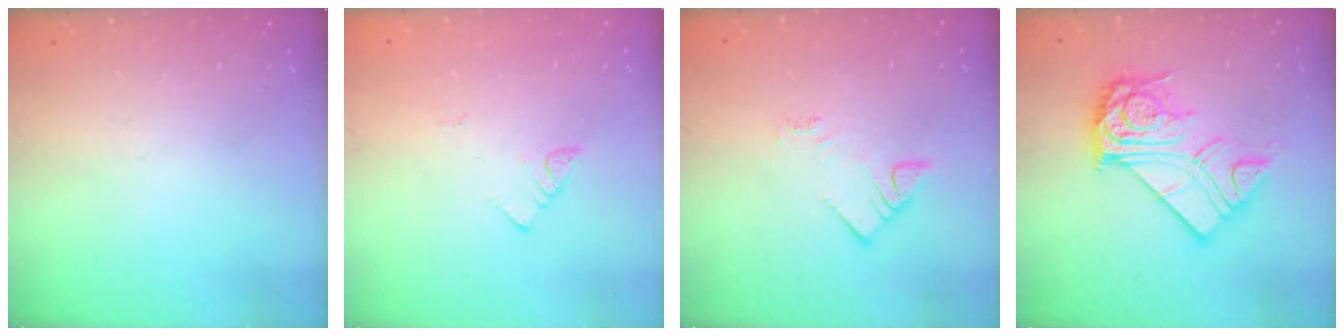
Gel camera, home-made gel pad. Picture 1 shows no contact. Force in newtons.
{"total": 2.9, "press": 2.9, "slide": 0.3}
{"total": 3.1, "press": 3.0, "slide": 0.4}
{"total": 17.4, "press": 17.3, "slide": 1.7}